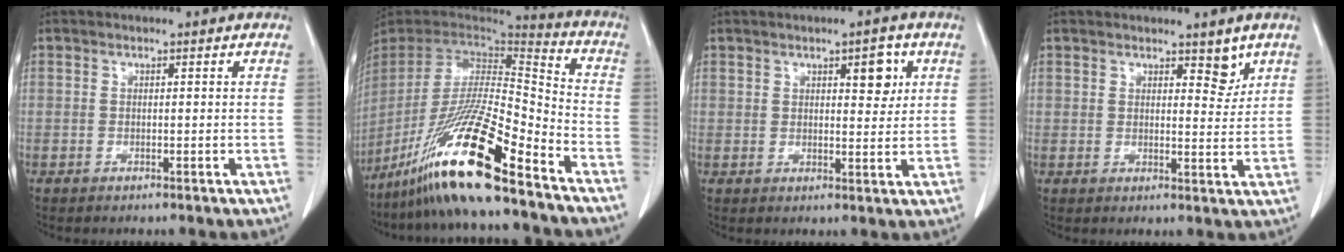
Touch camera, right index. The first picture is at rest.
{"total": 21.0, "force": [-14.4, 0.9, 15.3], "torque": [-0.308, -0.040, -0.270]}
{"total": 4.3, "force": [2.0, 1.8, 3.4], "torque": [-0.043, -0.001, 0.029]}
{"total": 3.6, "force": [2.7, 1.7, 1.8], "torque": [-0.016, -0.010, 0.039]}